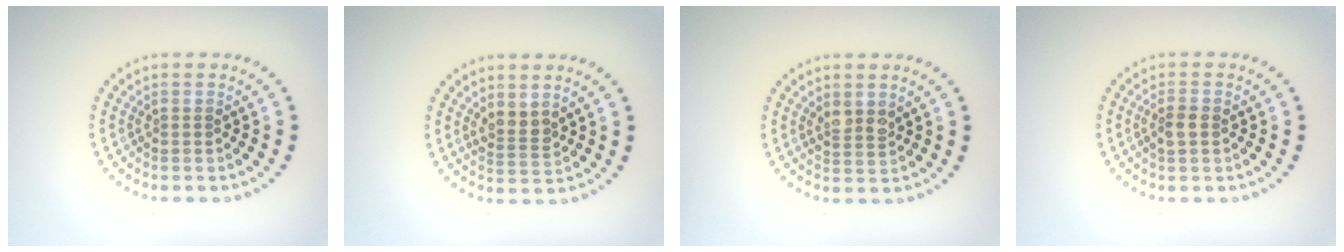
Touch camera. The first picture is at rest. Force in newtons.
{"total": 1.7, "press": 1.4, "slide": 1.0}
{"total": 1.6, "press": 1.4, "slide": 0.7}
{"total": 1.7, "press": 1.6, "slide": 0.3}